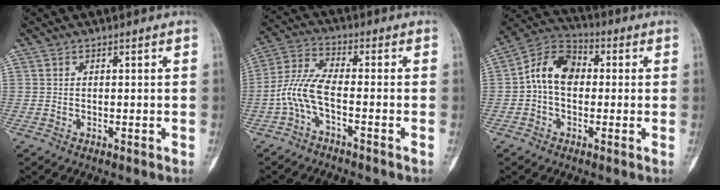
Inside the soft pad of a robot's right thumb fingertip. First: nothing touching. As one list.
[{"total": 5.4, "force": [-2.5, 1.6, 4.5], "torque": [-0.127, 0.034, -0.061]}, {"total": 8.8, "force": [0.4, 6.8, 5.5], "torque": [-0.089, 0.034, -0.009]}]